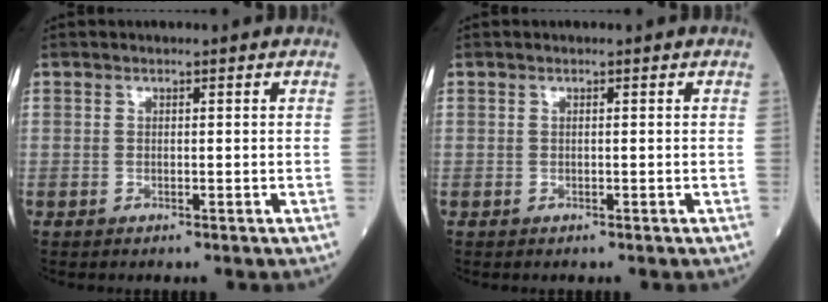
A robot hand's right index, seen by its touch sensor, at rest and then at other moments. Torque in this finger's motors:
{"motor_torque": [0.02, 0.05, -0.03, -0.01]}